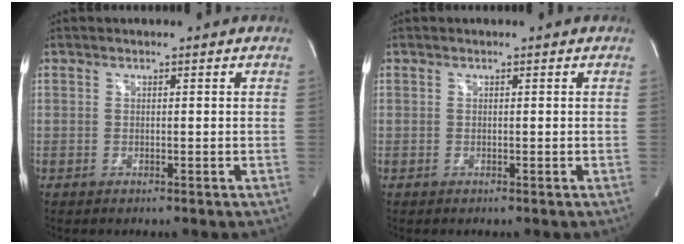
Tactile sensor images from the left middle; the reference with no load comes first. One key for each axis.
{"total": 0.0}